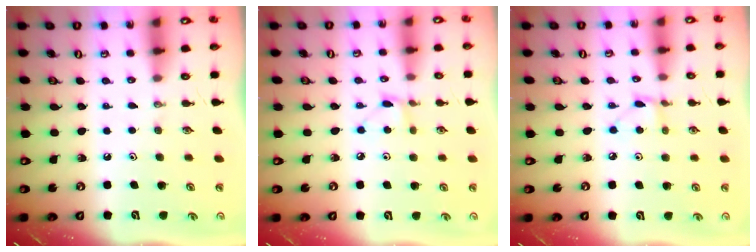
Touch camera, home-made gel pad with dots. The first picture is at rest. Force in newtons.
{"total": 4.2, "press": 4.1, "slide": 0.6}
{"total": 4.0, "press": 4.0, "slide": 0.5}